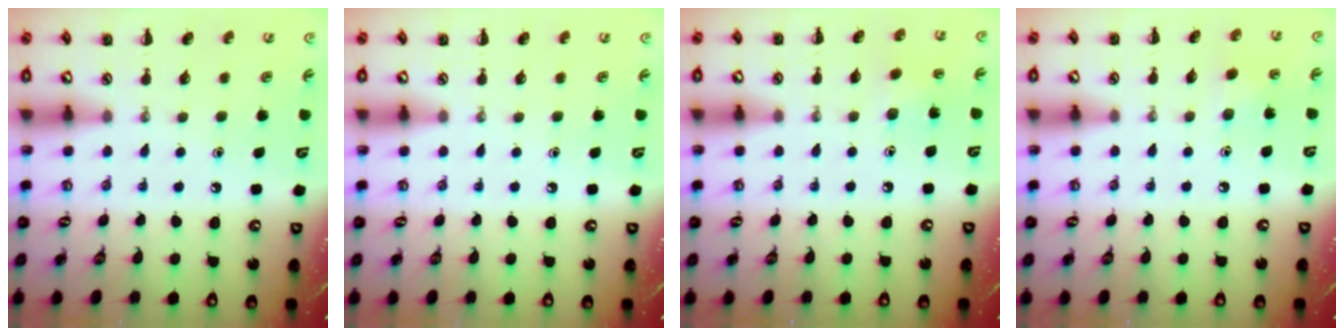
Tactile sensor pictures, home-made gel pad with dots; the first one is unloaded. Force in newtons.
{"total": 0.0}
{"total": 2.6, "press": 2.5, "slide": 0.7}
{"total": 5.6, "press": 5.4, "slide": 1.6}